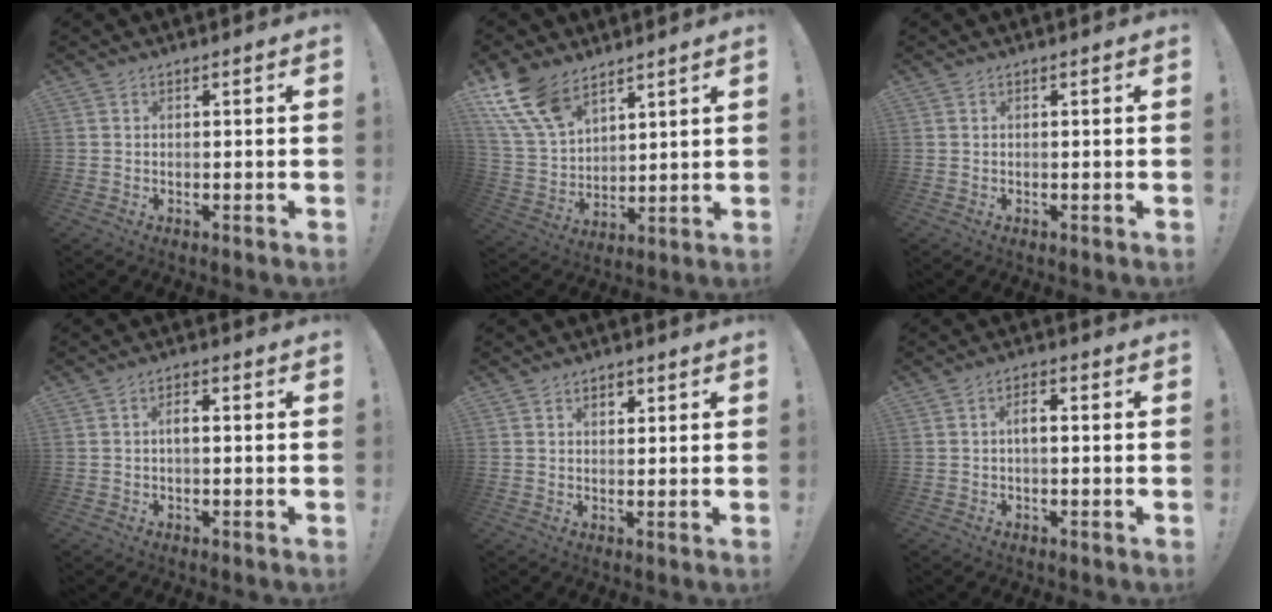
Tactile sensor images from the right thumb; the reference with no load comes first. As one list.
[{"total": 14.9, "force": [10.0, 8.3, 7.3], "torque": [-0.171, -0.055, 0.193]}, {"total": 0.0}, {"total": 2.7, "force": [-0.4, 0.9, 2.5], "torque": [-0.051, 0.010, -0.008]}, {"total": 2.4, "force": [1.2, 1.8, 1.2], "torque": [-0.011, -0.004, 0.017]}, {"total": 3.2, "force": [-0.4, 1.1, 3.0], "torque": [-0.061, 0.012, -0.008]}]